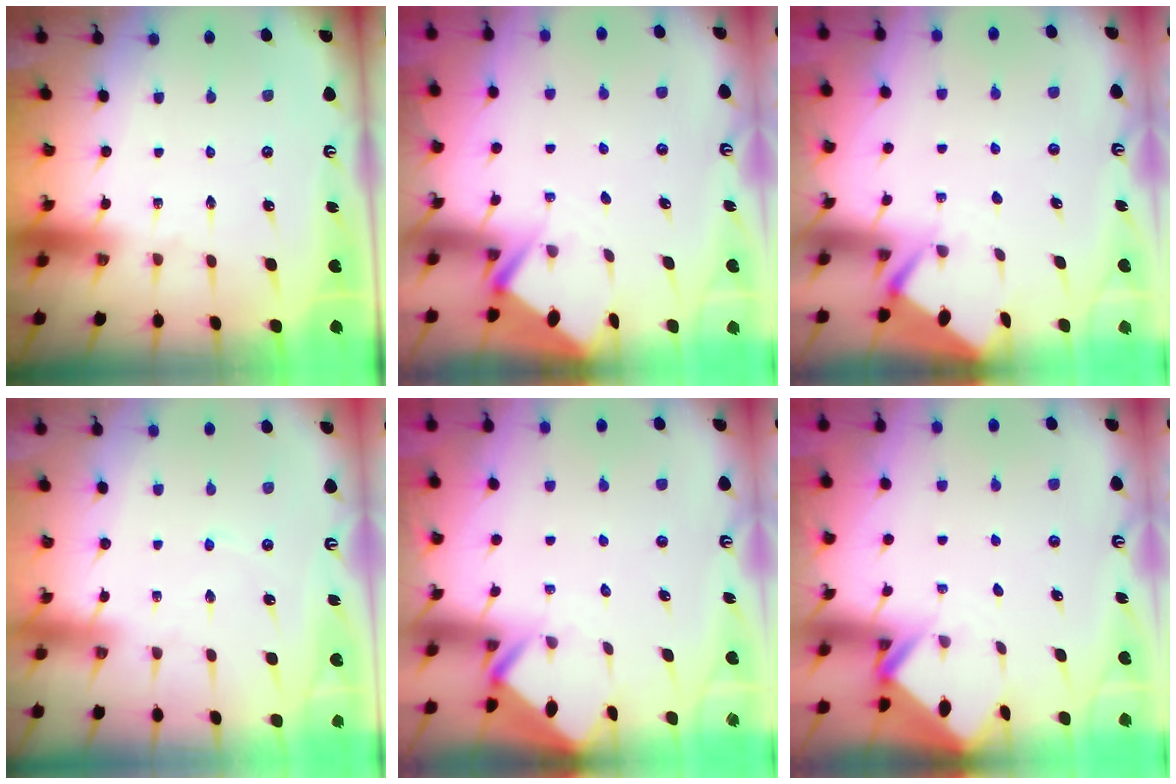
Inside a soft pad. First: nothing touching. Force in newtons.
{"total": 2.7, "press": 2.7, "slide": 0.3}
{"total": 2.6, "press": 2.6, "slide": 0.4}
{"total": 1.2, "press": 1.2, "slide": 0.2}
{"total": 3.0, "press": 3.0, "slide": 0.3}
{"total": 2.5, "press": 2.5, "slide": 0.2}